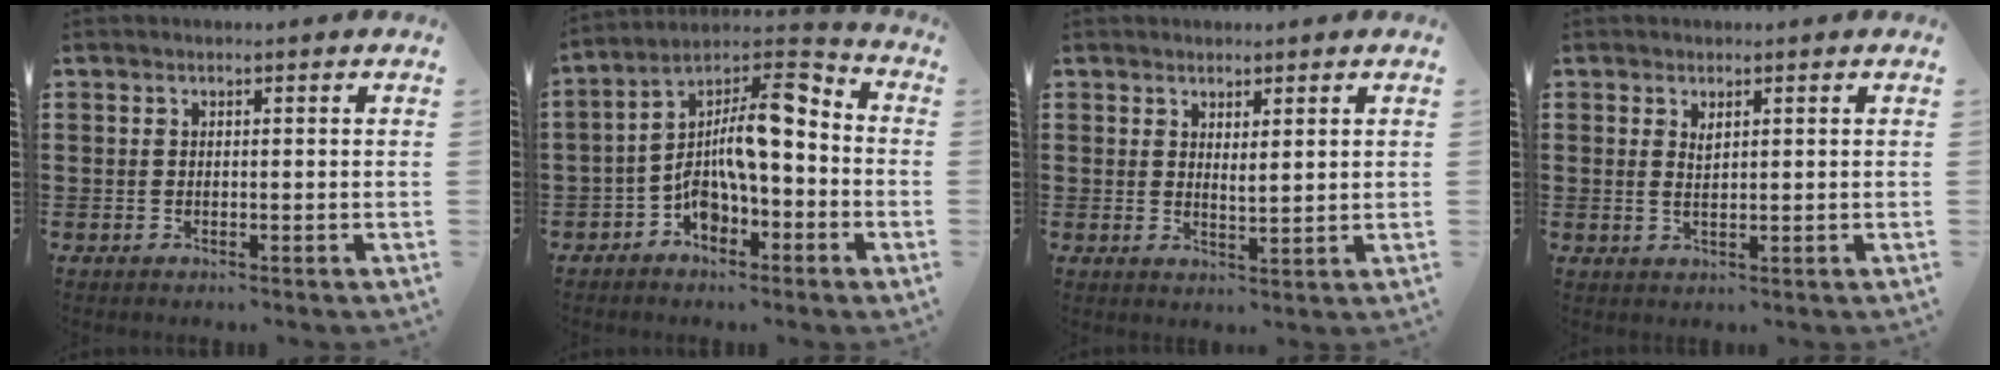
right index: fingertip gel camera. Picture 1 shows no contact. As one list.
[{"total": 9.6, "force": [-1.7, 4.2, 8.5], "torque": [-0.157, -0.007, -0.040]}, {"total": 1.7, "force": [1.5, 0.1, 0.8], "torque": [-0.018, 0.003, 0.028]}, {"total": 1.4, "force": [0.6, 0.4, 1.2], "torque": [-0.025, 0.002, 0.010]}]